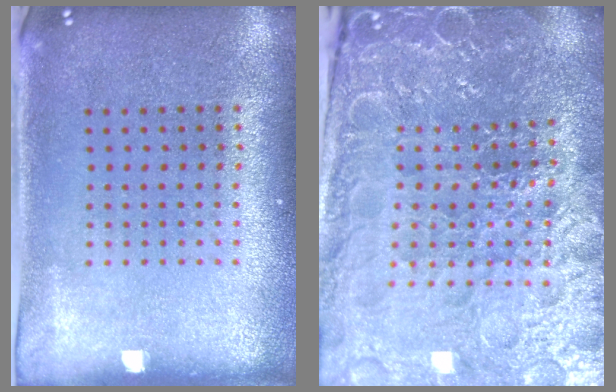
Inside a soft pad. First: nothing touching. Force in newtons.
{"total": 5.0, "press": 4.8, "slide": 1.5}